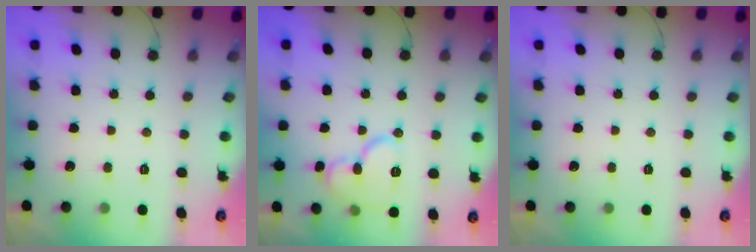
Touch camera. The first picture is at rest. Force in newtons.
{"total": 10.9, "press": 10.9, "slide": 0.3}
{"total": 0.0}